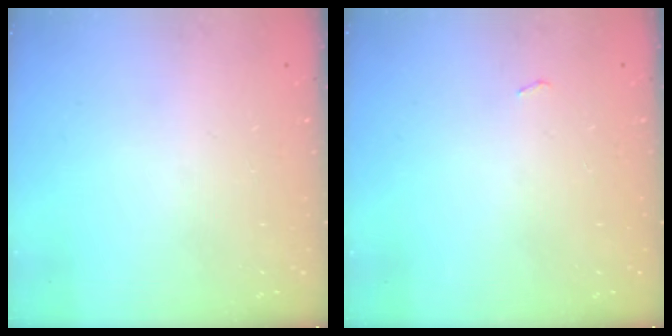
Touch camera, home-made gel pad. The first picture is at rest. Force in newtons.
{"total": 2.7, "press": 2.3, "slide": 1.4}